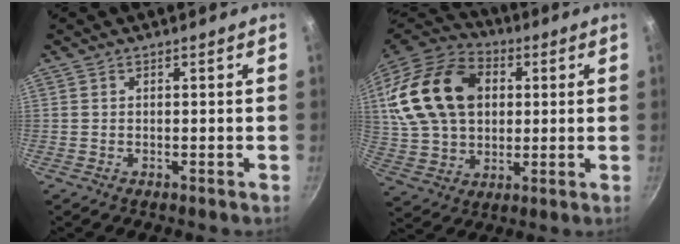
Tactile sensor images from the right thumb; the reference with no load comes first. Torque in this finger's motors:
{"motor_torque": [2.05, 2.95, 0.78, -0.52, 0.58]}